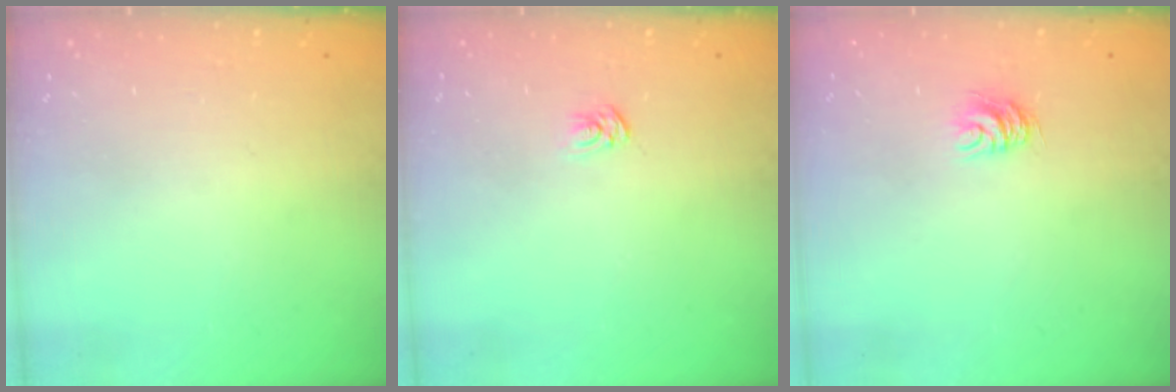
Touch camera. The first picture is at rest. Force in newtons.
{"total": 2.6, "press": 2.6, "slide": 0.3}
{"total": 6.2, "press": 6.2, "slide": 0.1}